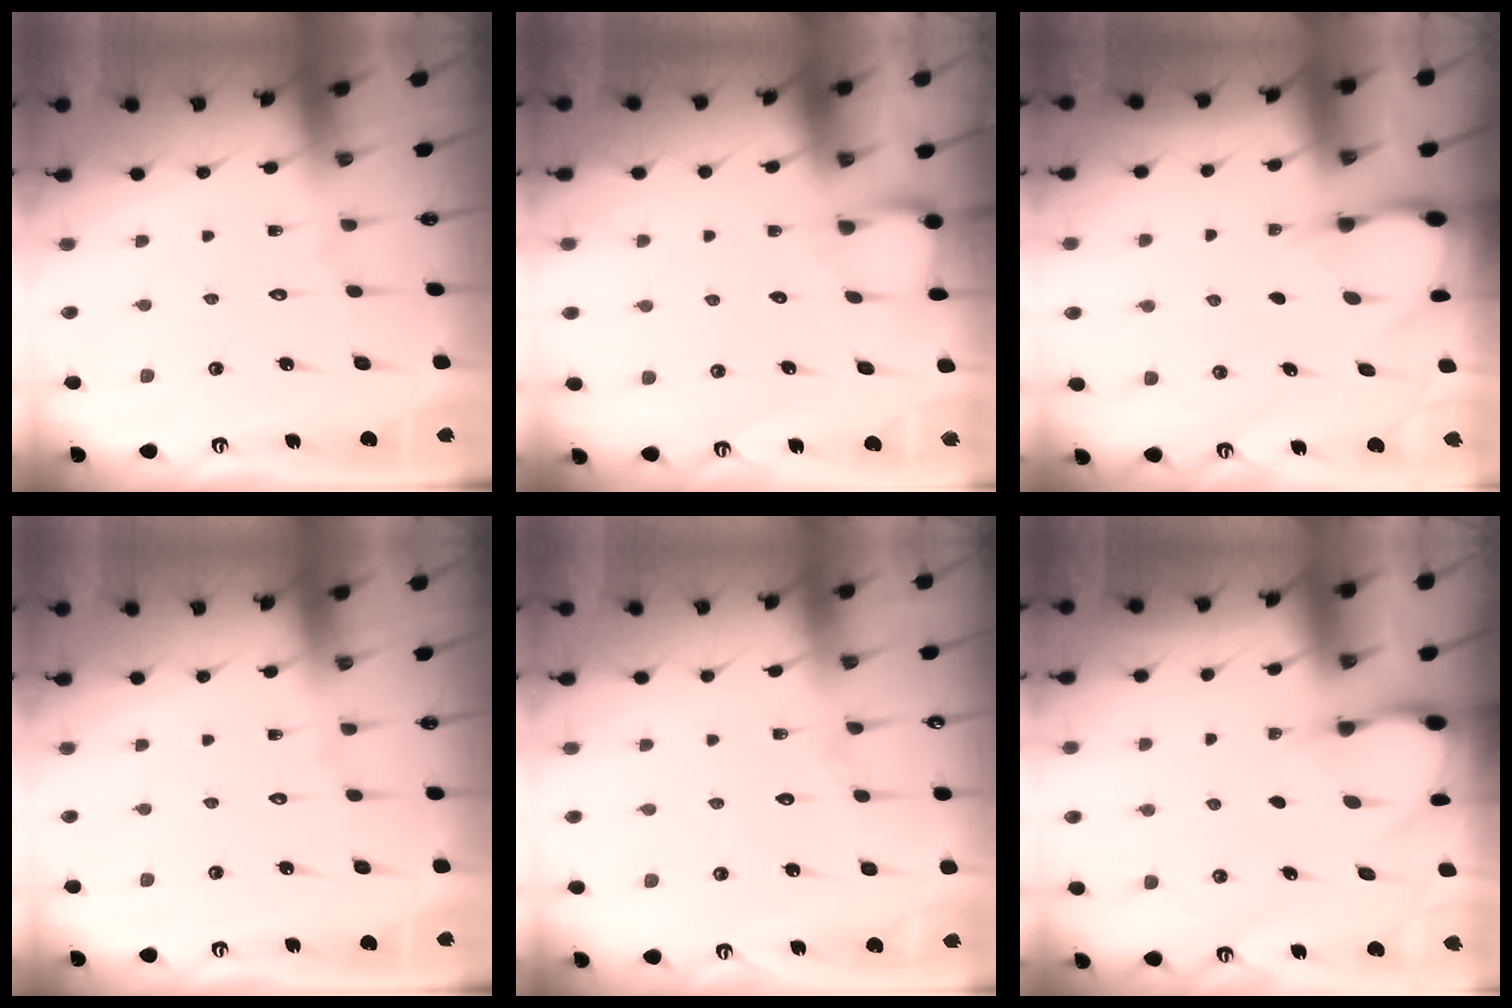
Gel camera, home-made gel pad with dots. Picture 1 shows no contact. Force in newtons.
{"total": 2.4, "press": 2.4, "slide": 0.3}
{"total": 2.9, "press": 2.9, "slide": 0.4}
{"total": 0.0}
{"total": 4.0, "press": 4.0, "slide": 0.4}
{"total": 3.0, "press": 3.0, "slide": 0.3}